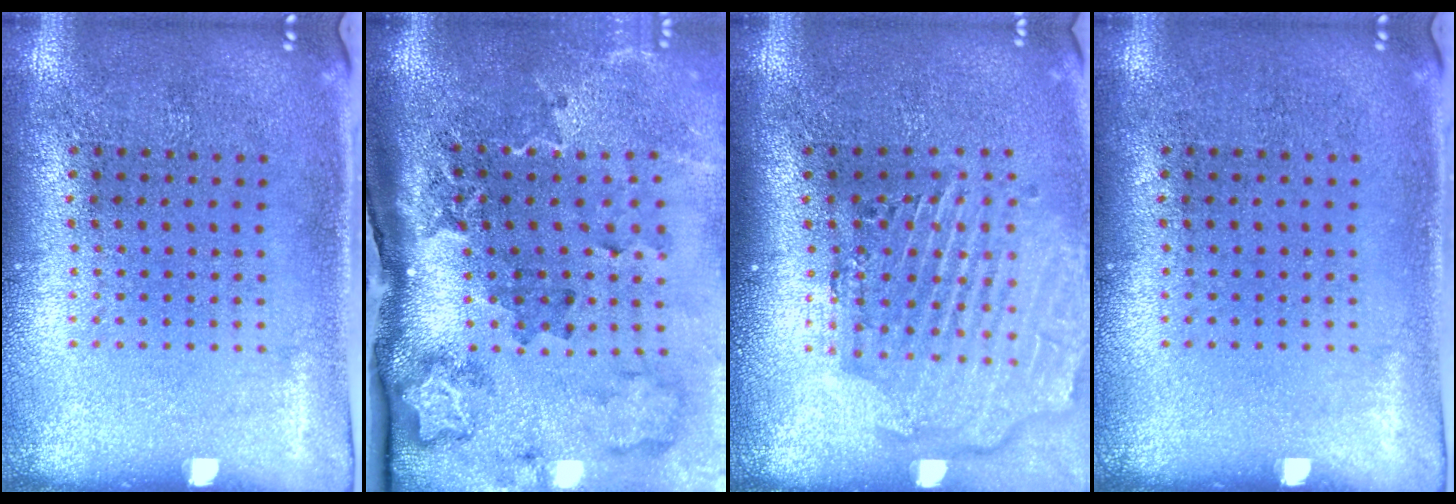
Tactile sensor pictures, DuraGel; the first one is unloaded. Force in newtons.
{"total": 3.1, "press": 2.1, "slide": 2.3}
{"total": 2.8, "press": 2.3, "slide": 1.6}
{"total": 0.0}